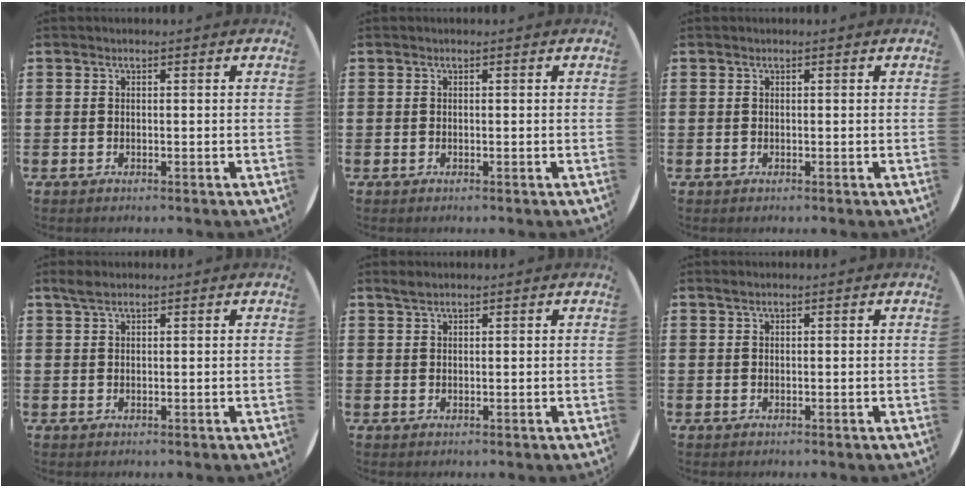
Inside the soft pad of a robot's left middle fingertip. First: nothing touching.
{"total": 0.0}
{"total": 0.0}
{"total": 1.5, "force": [1.3, 0.4, 0.7], "torque": [-0.017, 0.004, 0.023]}
{"total": 1.0, "force": [0.9, 0.2, 0.3], "torque": [-0.007, 0.002, 0.018]}
{"total": 0.0}